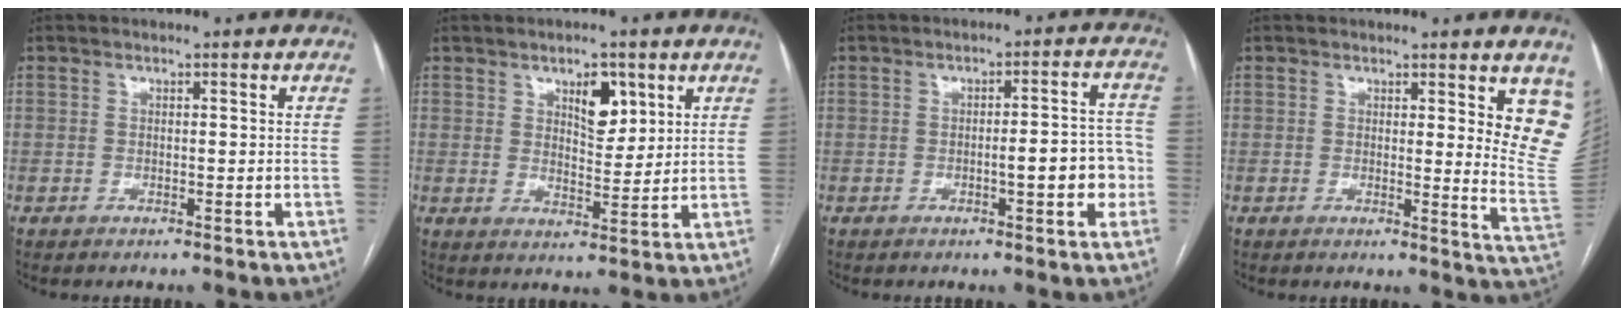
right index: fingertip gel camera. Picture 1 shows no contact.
{"total": 6.1, "force": [3.1, 2.8, 4.5], "torque": [-0.070, -0.001, 0.052]}
{"total": 6.8, "force": [-1.4, 1.5, 6.5], "torque": [-0.081, 0.019, -0.016]}
{"total": 8.8, "force": [4.9, 1.2, 7.2], "torque": [-0.074, -0.028, 0.039]}